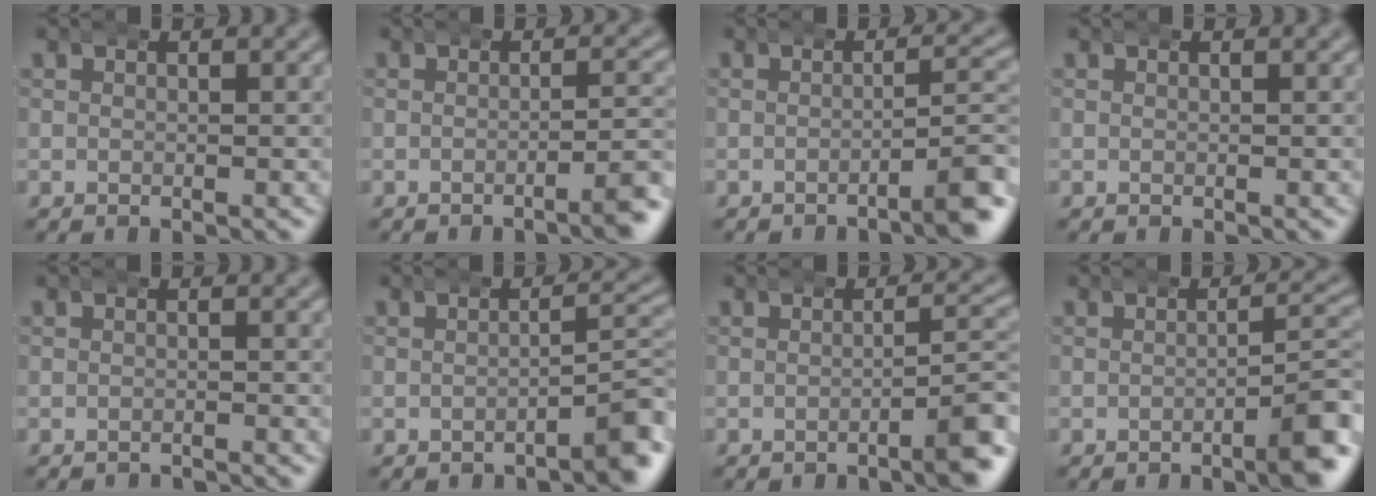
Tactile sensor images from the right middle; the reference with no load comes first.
{"total": 2.8, "force": [-1.6, 0.3, 2.3], "torque": [-0.023, 0.006, -0.034]}
{"total": 4.0, "force": [-1.9, 0.7, 3.4], "torque": [-0.037, 0.008, -0.039]}
{"total": 0.0}
{"total": 1.9, "force": [-1.9, 0.0, -0.1], "torque": [0.001, -0.008, -0.029]}
{"total": 3.9, "force": [-1.7, 1.2, 3.3], "torque": [-0.033, 0.004, -0.032]}
{"total": 4.0, "force": [-1.7, 0.8, 3.5], "torque": [-0.037, 0.008, -0.035]}
{"total": 4.6, "force": [-1.9, 1.0, 4.0], "torque": [-0.046, 0.008, -0.037]}